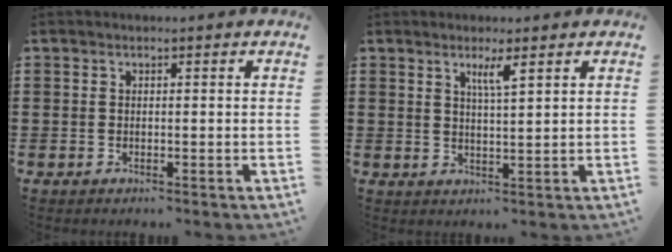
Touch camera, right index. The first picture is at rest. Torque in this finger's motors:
{"motor_torque": [0.05, -0.03, 0.23, 0.03]}